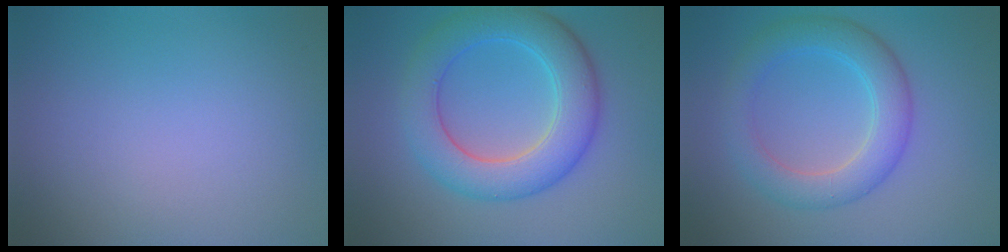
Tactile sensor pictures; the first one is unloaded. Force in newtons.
{"total": 7.1, "press": 7.1, "slide": 0.1}
{"total": 4.9, "press": 4.9, "slide": 0.2}